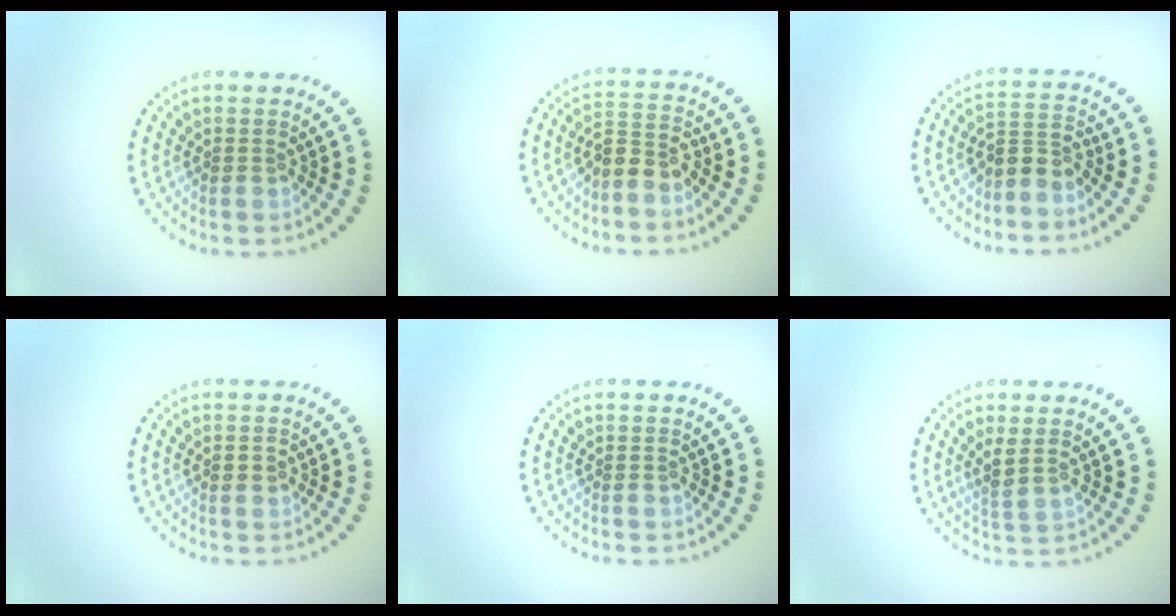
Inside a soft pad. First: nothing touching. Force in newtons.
{"total": 2.6, "press": 2.4, "slide": 1.2}
{"total": 2.6, "press": 1.9, "slide": 1.7}
{"total": 1.3, "press": 1.3, "slide": 0.1}
{"total": 0.0}
{"total": 2.0, "press": 1.7, "slide": 1.1}